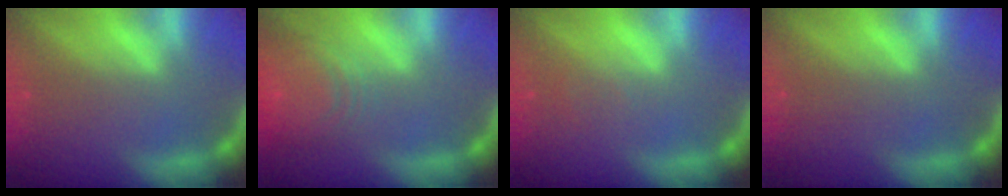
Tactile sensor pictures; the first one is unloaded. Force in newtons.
{"total": 9.1}
{"total": 0.9}
{"total": 0.0}